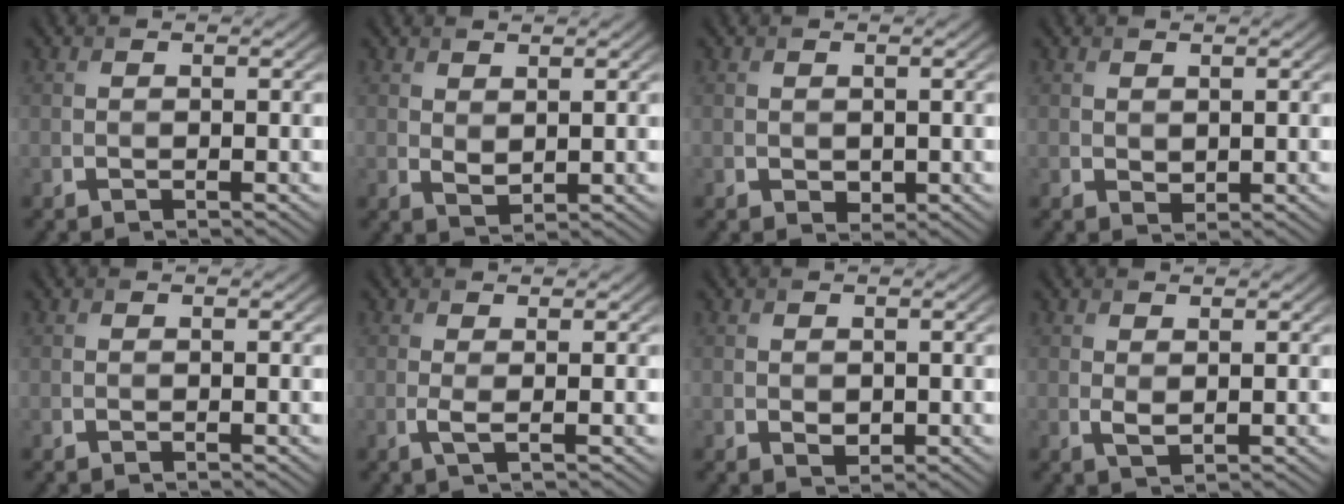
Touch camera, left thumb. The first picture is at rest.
{"total": 1.8, "force": [1.1, 0.8, 1.1], "torque": [-0.025, -0.007, 0.026]}
{"total": 1.0, "force": [0.1, 0.8, 0.6], "torque": [-0.013, -0.007, 0.006]}
{"total": 1.1, "force": [0.6, 0.7, 0.5], "torque": [-0.012, -0.006, 0.017]}
{"total": 0.0}
{"total": 1.5, "force": [0.1, 0.3, 1.5], "torque": [-0.033, 0.002, -0.001]}
{"total": 1.2, "force": [0.1, 0.9, 0.8], "torque": [-0.017, -0.007, 0.007]}
{"total": 1.3, "force": [0.6, 0.5, 1.1], "torque": [-0.027, -0.005, 0.016]}